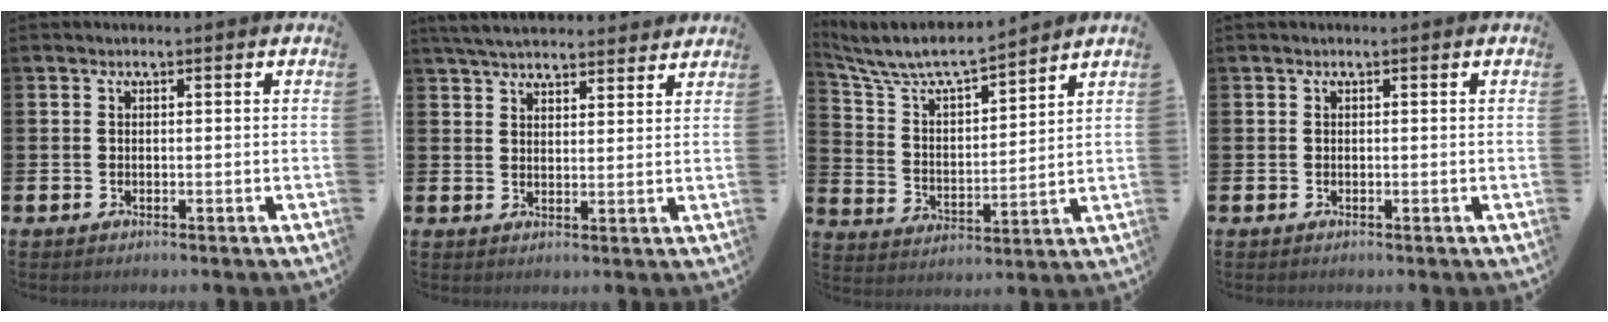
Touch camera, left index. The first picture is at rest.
{"total": 5.0, "force": [4.8, 0.9, 1.1], "torque": [-0.030, -0.019, 0.087]}
{"total": 7.5, "force": [7.0, 1.2, 2.4], "torque": [-0.083, -0.051, 0.121]}
{"total": 0.0}